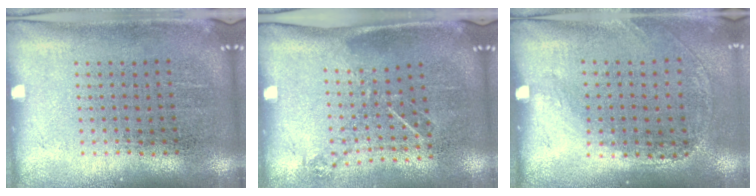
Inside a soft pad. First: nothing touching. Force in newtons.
{"total": 1.1, "press": 0.9, "slide": 0.6}
{"total": 1.3, "press": 0.9, "slide": 0.9}